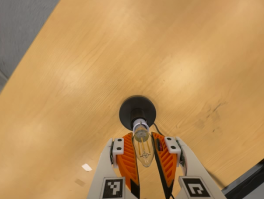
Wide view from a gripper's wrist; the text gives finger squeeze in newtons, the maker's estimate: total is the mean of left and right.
{"total": 14.5, "left": 14.3, "right": 14.8}